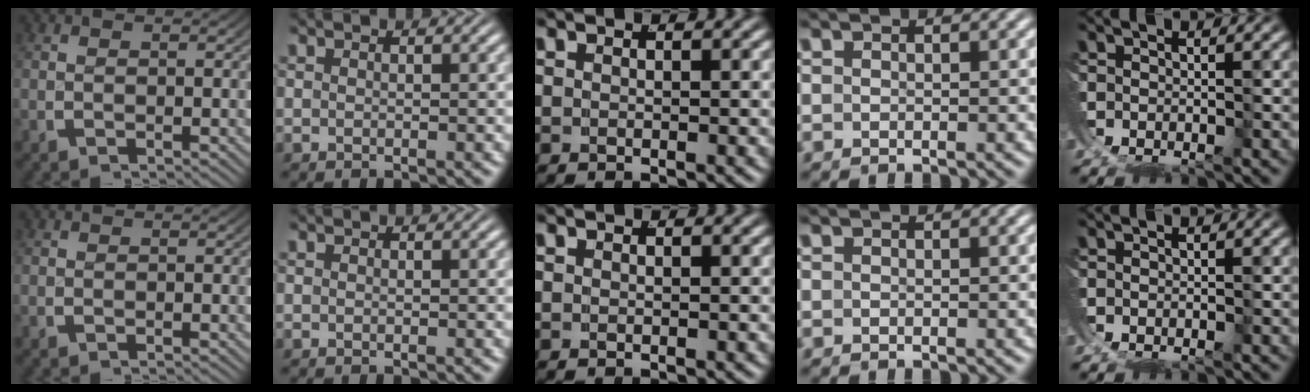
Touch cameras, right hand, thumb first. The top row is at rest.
{"thumb": {"total": 0.6, "force": [-0.5, 0.1, -0.3], "torque": [0.006, -0.003, -0.014]}}